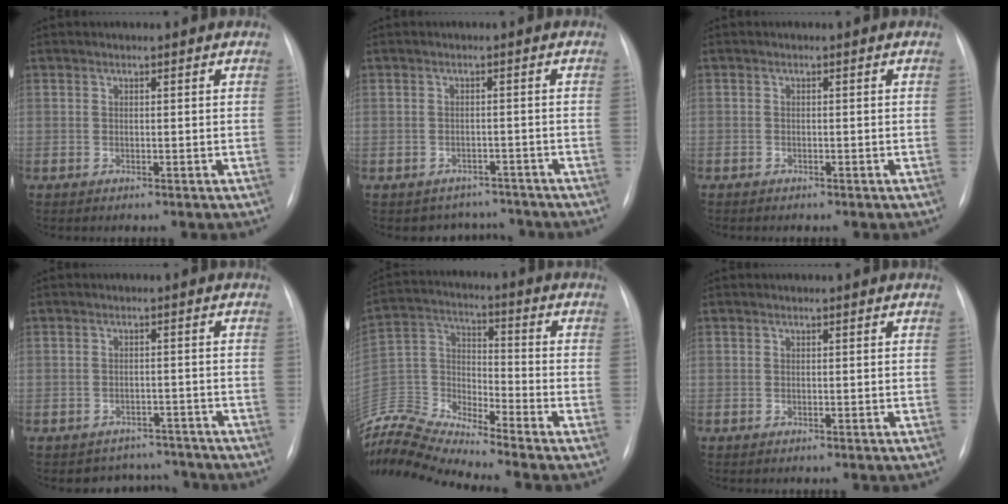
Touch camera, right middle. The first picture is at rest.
{"total": 4.5, "force": [-4.0, 2.1, -0.6], "torque": [0.015, 0.023, -0.049]}
{"total": 0.8, "force": [-0.6, 0.3, 0.4], "torque": [-0.009, 0.000, -0.008]}
{"total": 4.8, "force": [-4.3, 2.1, -0.8], "torque": [0.018, 0.024, -0.054]}
{"total": 12.2, "force": [-12.0, -1.6, 1.8], "torque": [-0.046, 0.030, -0.239]}
{"total": 0.0}